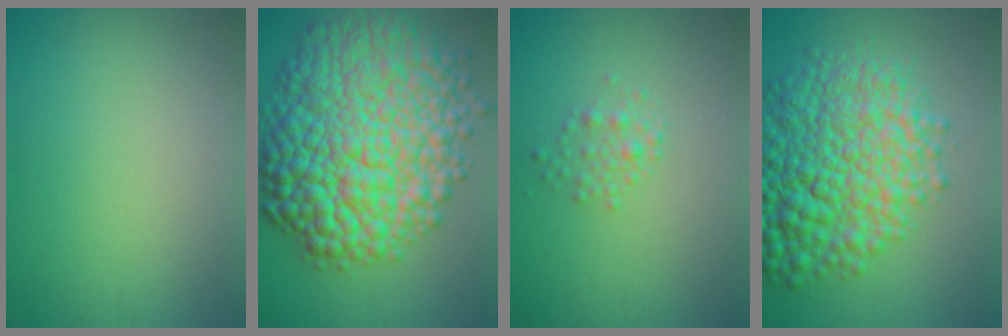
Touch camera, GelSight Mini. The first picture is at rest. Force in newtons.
{"total": 15.5, "press": 15.5, "slide": 0.1}
{"total": 1.4, "press": 1.4, "slide": 0.1}
{"total": 10.9, "press": 10.9, "slide": 0.3}